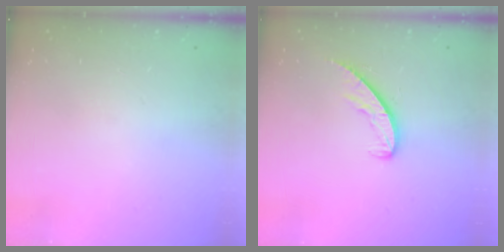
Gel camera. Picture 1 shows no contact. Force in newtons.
{"total": 6.3, "press": 6.3, "slide": 0.4}